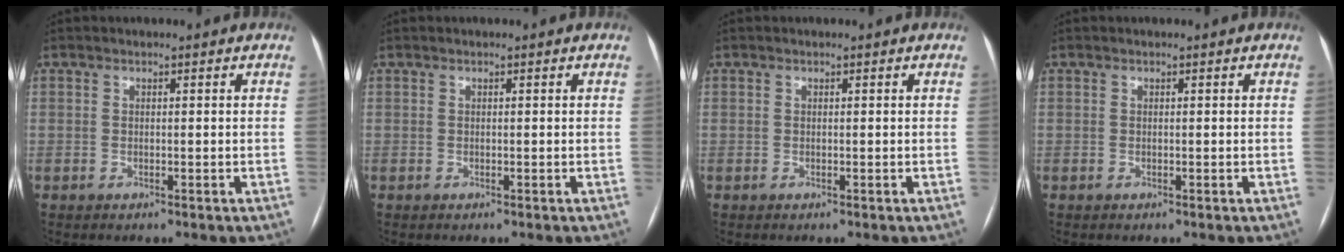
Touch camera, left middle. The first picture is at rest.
{"total": 0.0}
{"total": 1.3, "force": [-0.7, -0.9, -0.6], "torque": [0.011, -0.009, -0.010]}
{"total": 0.0}